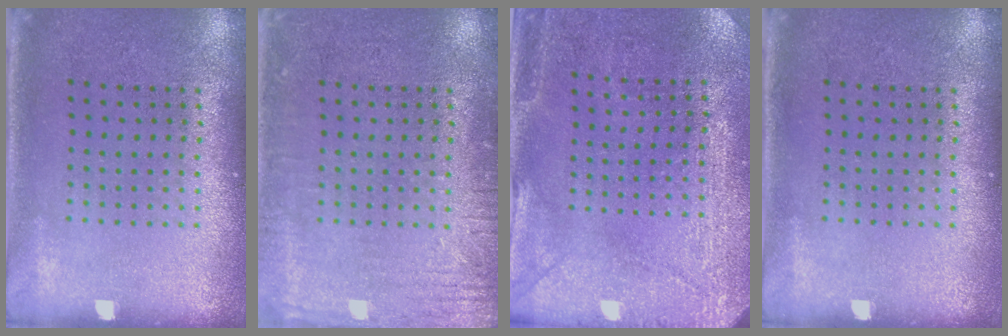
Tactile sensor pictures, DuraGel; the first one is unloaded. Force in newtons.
{"total": 2.8, "press": 2.8, "slide": 0.4}
{"total": 3.0, "press": 2.8, "slide": 1.0}
{"total": 0.0}